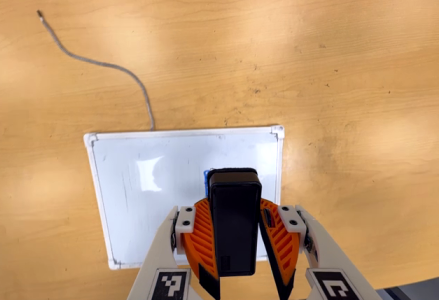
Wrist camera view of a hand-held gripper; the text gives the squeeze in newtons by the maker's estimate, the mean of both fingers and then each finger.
{"total": 9.0, "left": 8.6, "right": 9.3}